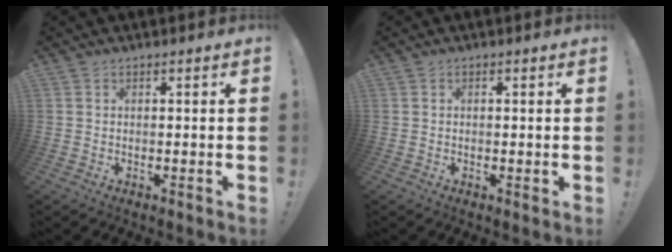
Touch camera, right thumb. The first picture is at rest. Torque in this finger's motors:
{"motor_torque": [0.06, -0.23, 0.37, -0.24, 0.03]}